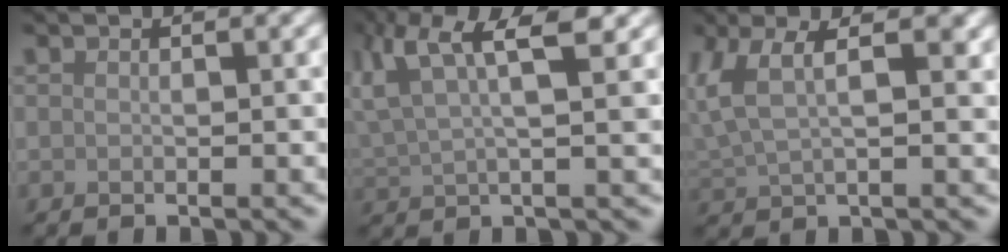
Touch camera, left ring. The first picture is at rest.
{"total": 7.6, "force": [4.0, 2.3, 6.0], "torque": [-0.125, 0.012, 0.072]}
{"total": 4.8, "force": [2.0, 1.7, 4.0], "torque": [-0.101, 0.003, 0.045]}